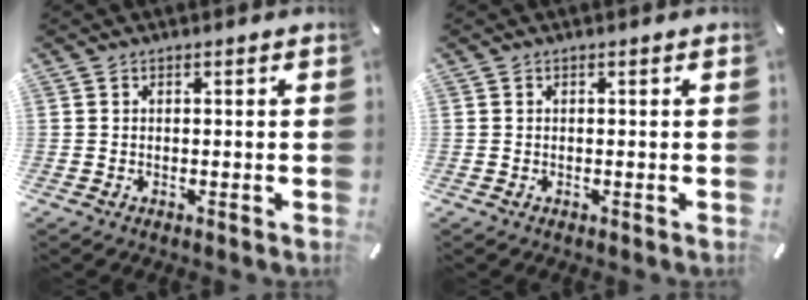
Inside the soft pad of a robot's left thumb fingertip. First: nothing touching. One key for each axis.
{"total": 0.0}